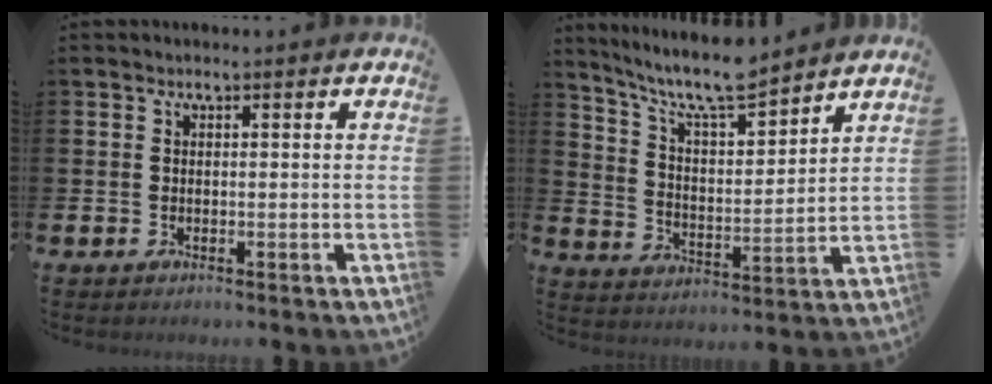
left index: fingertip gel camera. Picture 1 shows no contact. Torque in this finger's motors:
{"motor_torque": [0.32, -0.47, 0.23, 0.09]}